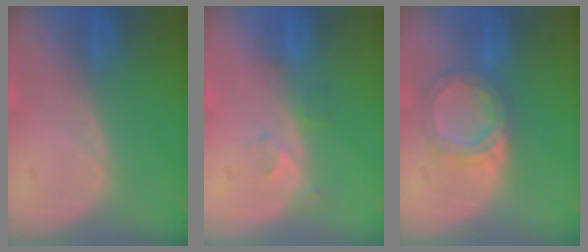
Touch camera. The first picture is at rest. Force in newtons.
{"total": 2.7, "press": 2.3, "slide": 1.5}
{"total": 5.6, "press": 5.3, "slide": 1.9}